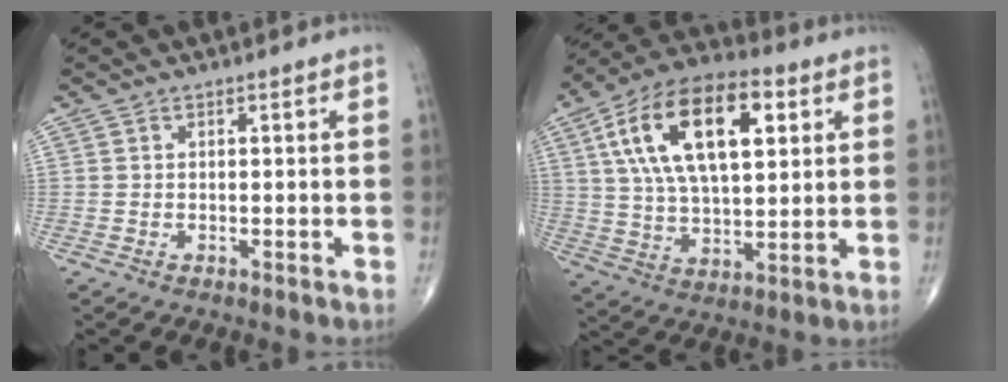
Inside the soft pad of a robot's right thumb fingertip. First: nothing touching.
{"total": 21.4, "force": [6.8, 10.5, 17.4], "torque": [-0.297, 0.001, 0.114]}